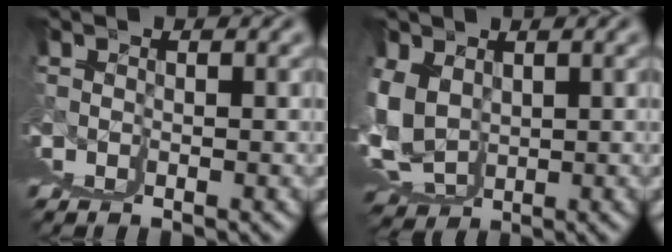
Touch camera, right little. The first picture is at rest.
{"total": 5.5, "force": [1.7, 4.2, 3.1], "torque": [-0.042, -0.026, 0.049]}